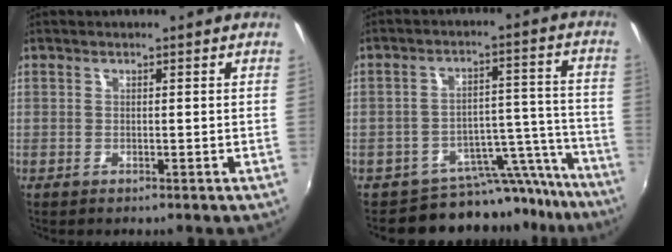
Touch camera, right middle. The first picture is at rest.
{"total": 13.8, "force": [-12.9, 4.8, 0.9], "torque": [0.004, 0.058, -0.174]}